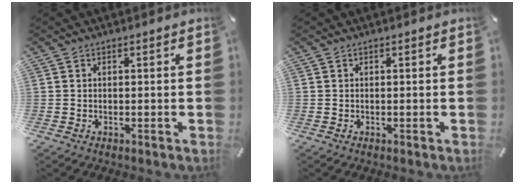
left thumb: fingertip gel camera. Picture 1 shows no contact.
{"total": 0.0}